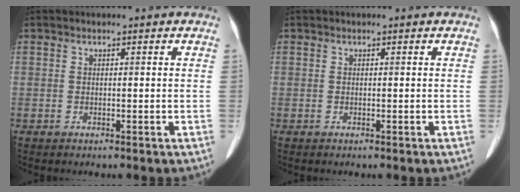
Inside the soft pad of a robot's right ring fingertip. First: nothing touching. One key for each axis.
{"total": 0.0}